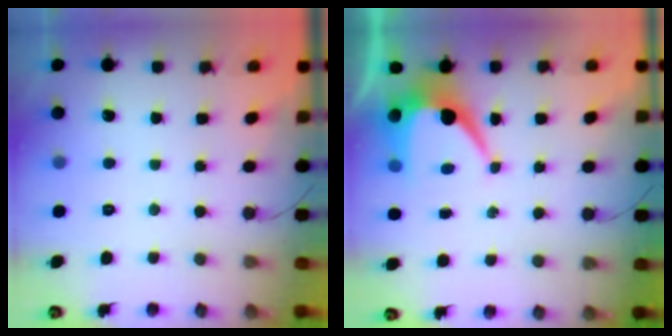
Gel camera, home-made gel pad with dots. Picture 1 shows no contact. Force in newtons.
{"total": 7.2, "press": 7.2, "slide": 0.6}